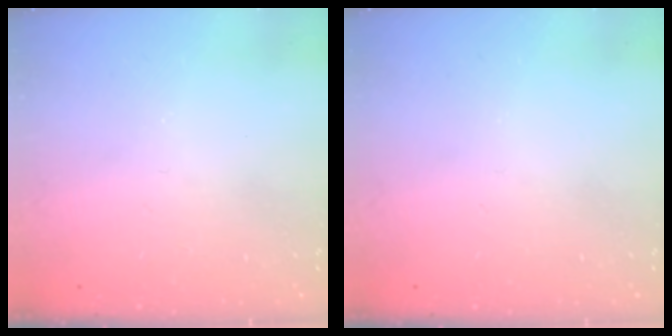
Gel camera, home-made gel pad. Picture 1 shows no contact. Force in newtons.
{"total": 0.0}